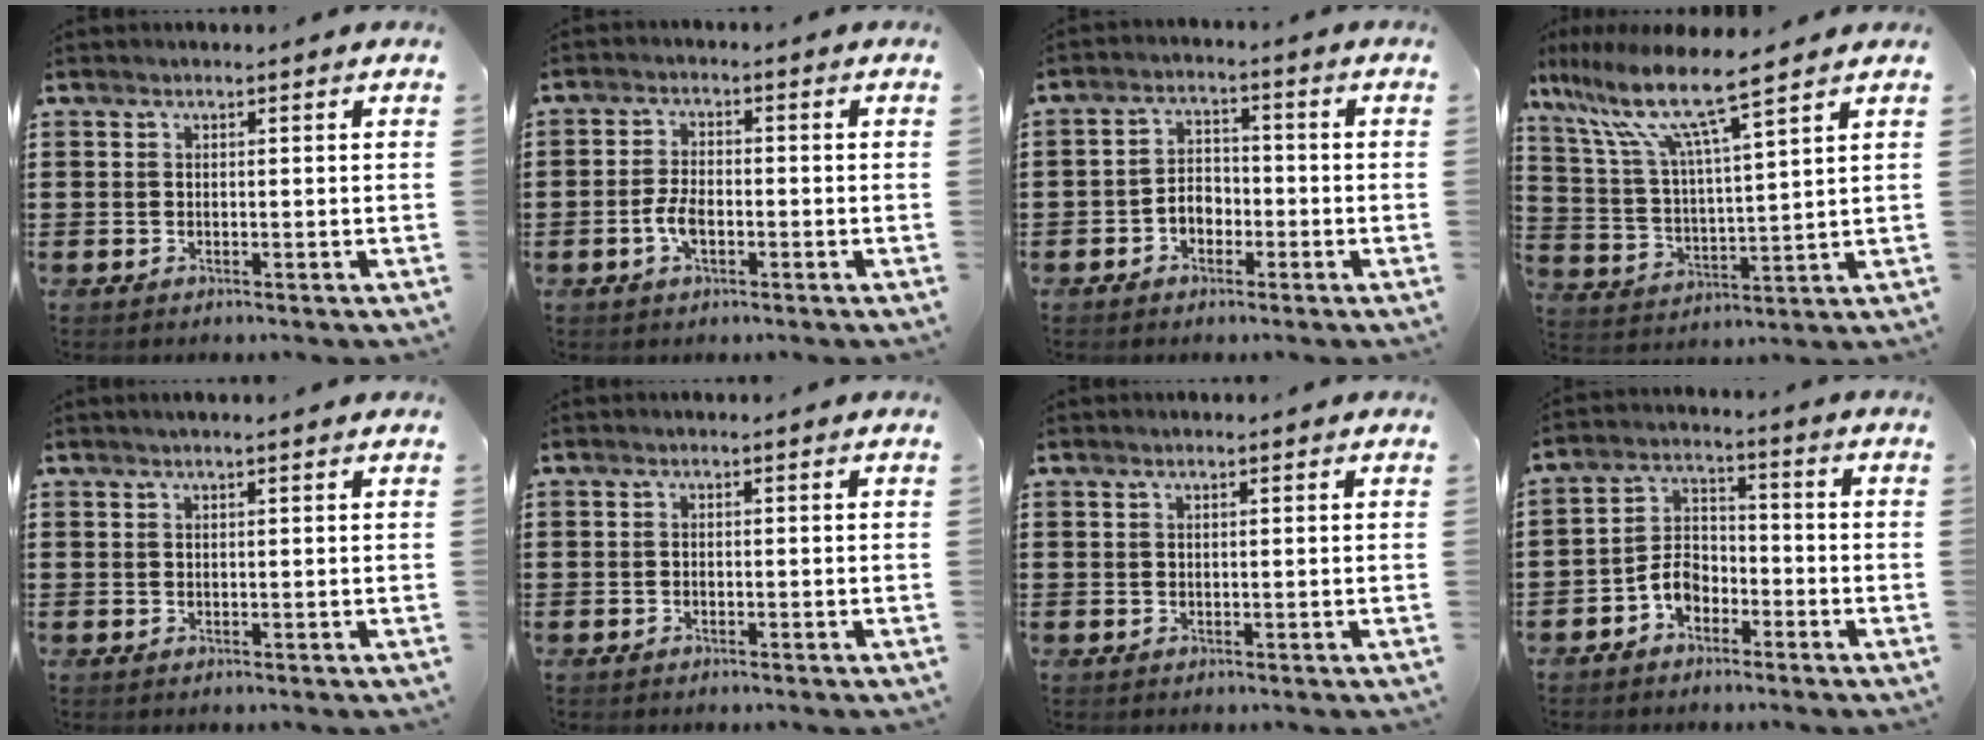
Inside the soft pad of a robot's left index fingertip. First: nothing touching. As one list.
[{"total": 3.9, "force": [-1.3, 1.9, 3.1], "torque": [-0.077, -0.001, -0.030]}, {"total": 3.5, "force": [-1.9, 2.5, 1.6], "torque": [-0.034, 0.008, -0.039]}, {"total": 10.2, "force": [7.8, 0.6, 6.6], "torque": [-0.159, -0.042, 0.128]}, {"total": 0.8, "force": [0.5, 0.0, 0.6], "torque": [-0.011, 0.001, 0.009]}, {"total": 0.6, "force": [-0.5, 0.3, 0.0], "torque": [-0.004, -0.001, -0.011]}, {"total": 0.8, "force": [0.4, 0.2, 0.7], "torque": [-0.014, 0.003, 0.006]}, {"total": 5.0, "force": [-3.1, 3.2, 2.3], "torque": [-0.058, 0.011, -0.064]}]